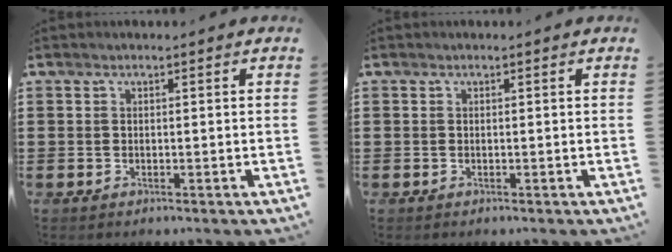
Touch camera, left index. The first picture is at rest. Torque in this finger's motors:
{"motor_torque": [0.00, 0.00, 0.00, 0.00]}